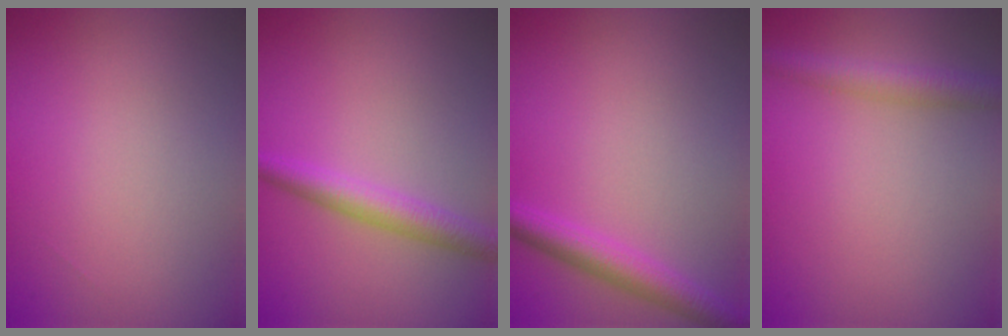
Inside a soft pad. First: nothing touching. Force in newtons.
{"total": 3.1, "press": 3.1, "slide": 0.0}
{"total": 3.4, "press": 3.4, "slide": 0.1}
{"total": 2.8, "press": 2.8, "slide": 0.1}